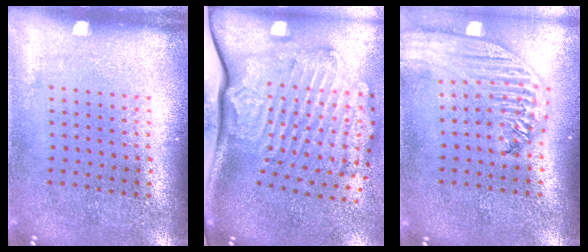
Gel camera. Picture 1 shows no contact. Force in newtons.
{"total": 3.6, "press": 2.5, "slide": 2.7}
{"total": 2.8, "press": 2.2, "slide": 1.6}